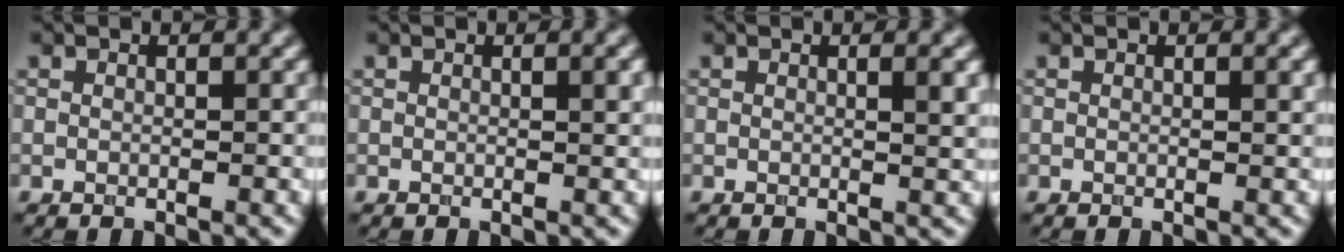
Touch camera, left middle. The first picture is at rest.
{"total": 1.8, "force": [0.5, 0.5, 1.6], "torque": [-0.018, 0.003, 0.005]}
{"total": 2.1, "force": [0.6, 0.6, 1.9], "torque": [-0.016, 0.001, 0.005]}
{"total": 1.1, "force": [0.4, 0.3, 0.9], "torque": [-0.010, 0.002, 0.004]}